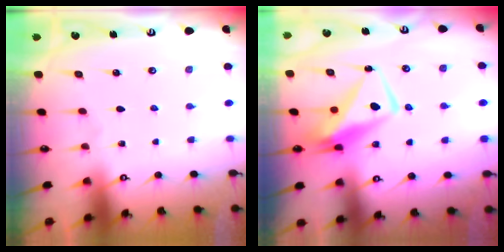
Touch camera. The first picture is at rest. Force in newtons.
{"total": 8.9, "press": 8.8, "slide": 1.6}